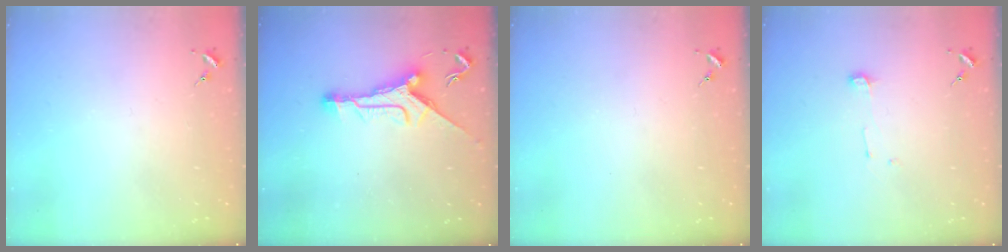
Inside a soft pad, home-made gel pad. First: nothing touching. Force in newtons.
{"total": 10.9, "press": 10.9, "slide": 0.7}
{"total": 0.0}
{"total": 3.8, "press": 3.8, "slide": 0.5}